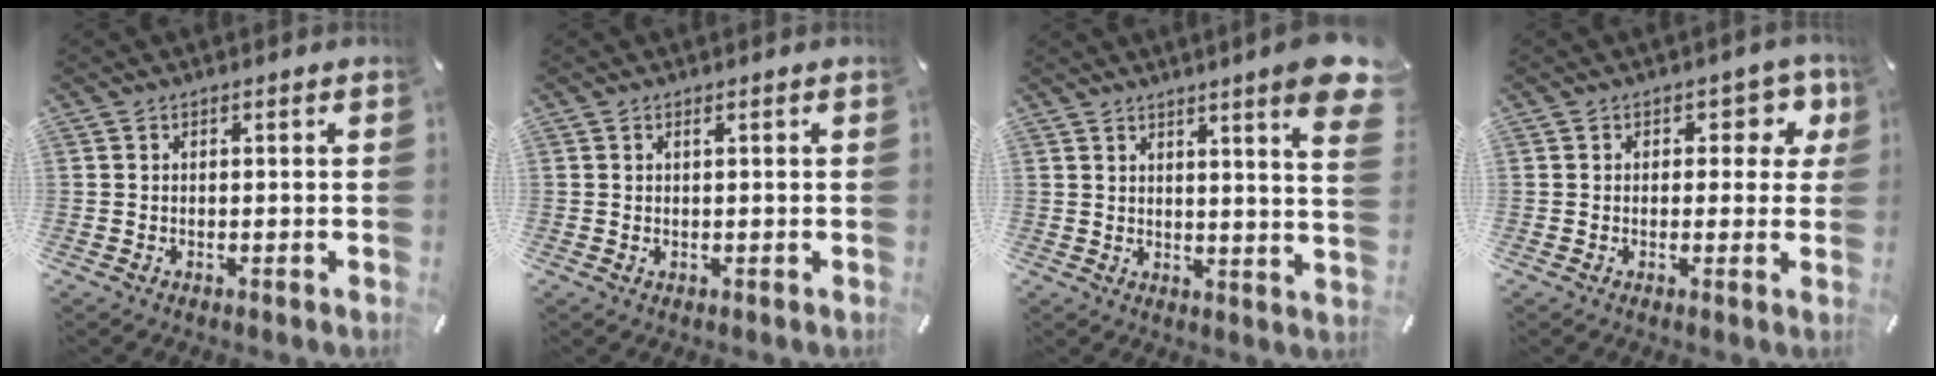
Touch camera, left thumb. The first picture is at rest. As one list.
[{"total": 0.9, "force": [0.4, 0.2, 0.7], "torque": [-0.013, 0.002, 0.007]}, {"total": 9.5, "force": [5.4, 0.6, 7.8], "torque": [-0.115, -0.036, 0.088]}, {"total": 6.0, "force": [2.0, 3.9, 4.1], "torque": [-0.030, -0.007, 0.025]}]